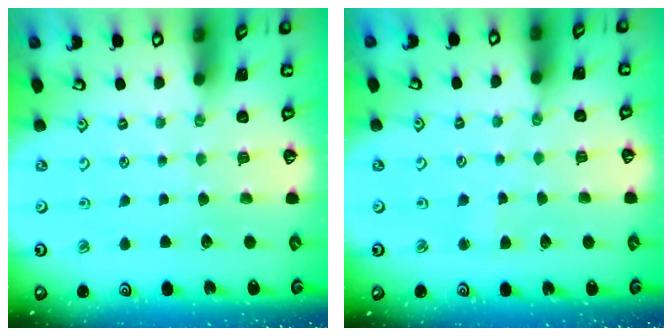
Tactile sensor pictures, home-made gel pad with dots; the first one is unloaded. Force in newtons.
{"total": 1.9, "press": 1.9, "slide": 0.3}